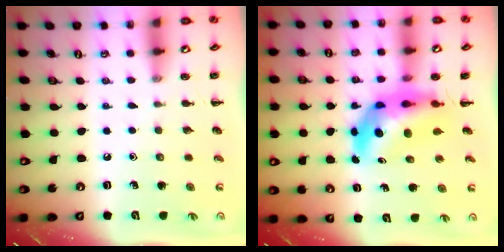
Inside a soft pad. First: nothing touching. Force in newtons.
{"total": 8.0, "press": 7.5, "slide": 2.8}